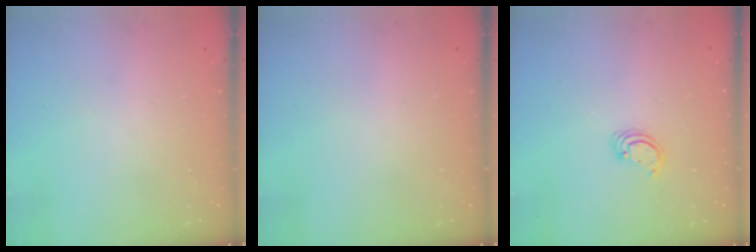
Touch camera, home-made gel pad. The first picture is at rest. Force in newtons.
{"total": 0.0}
{"total": 2.5, "press": 2.5, "slide": 0.2}